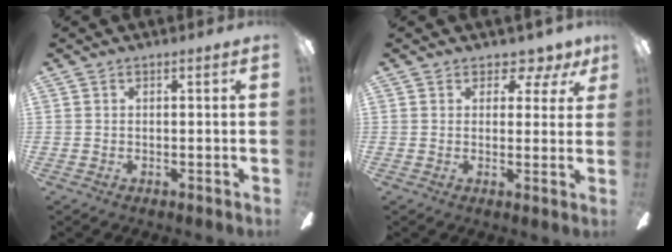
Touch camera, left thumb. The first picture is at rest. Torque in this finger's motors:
{"motor_torque": [-0.01, 0.02, -0.35, 0.15, -0.03]}